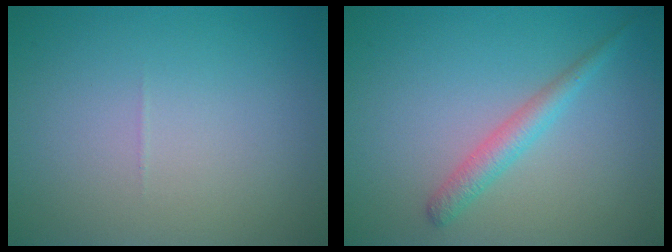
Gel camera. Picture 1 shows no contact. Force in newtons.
{"total": 2.2, "press": 2.2, "slide": 0.0}